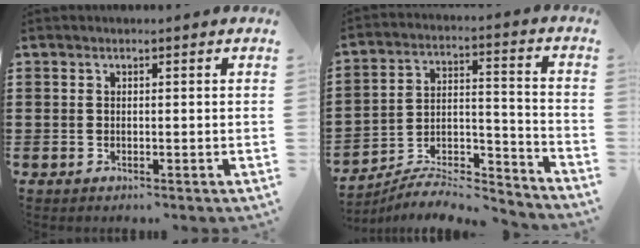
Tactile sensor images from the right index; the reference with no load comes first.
{"total": 7.1, "force": [-6.6, 1.6, 2.0], "torque": [-0.029, 0.010, -0.130]}